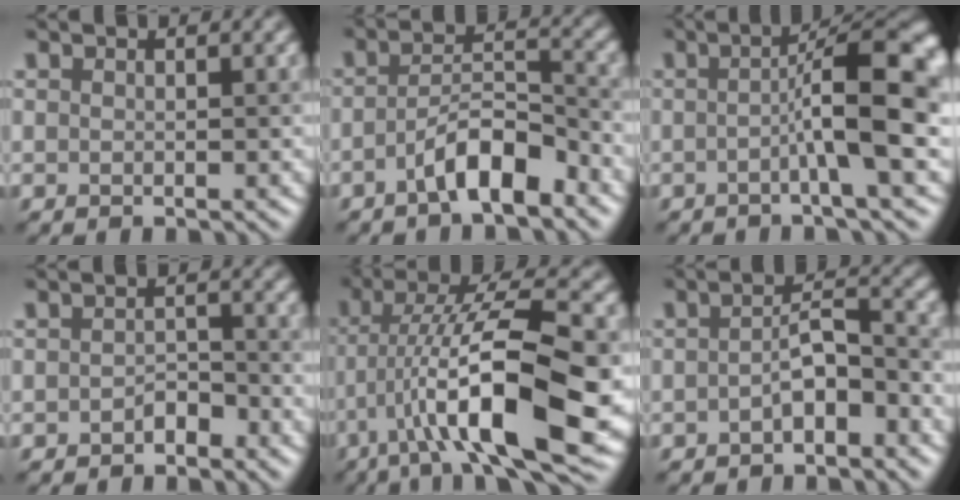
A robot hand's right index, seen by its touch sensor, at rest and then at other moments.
{"total": 5.0, "force": [-2.9, 1.5, 3.8], "torque": [-0.066, 0.013, -0.051]}
{"total": 7.9, "force": [-1.0, 1.2, 7.8], "torque": [-0.112, 0.021, -0.025]}
{"total": 1.6, "force": [-1.2, 0.9, 0.8], "torque": [-0.014, 0.007, -0.020]}
{"total": 13.6, "force": [-3.1, 4.1, 12.6], "torque": [-0.218, 0.016, -0.054]}
{"total": 3.0, "force": [-1.6, 1.0, 2.4], "torque": [-0.042, 0.014, -0.029]}